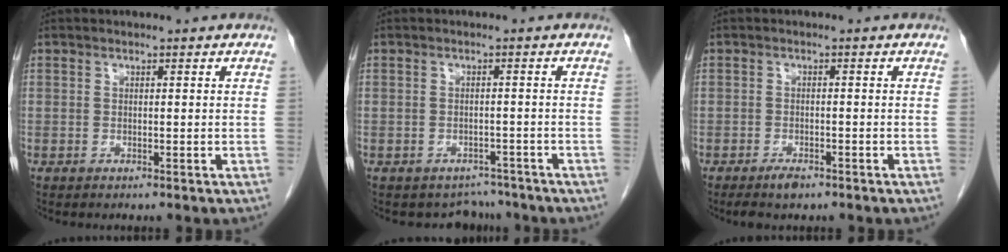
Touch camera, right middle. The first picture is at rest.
{"total": 3.8, "force": [-3.4, 1.6, -0.7], "torque": [0.012, 0.013, -0.044]}
{"total": 2.5, "force": [-1.8, 0.8, 1.5], "torque": [-0.033, -0.003, -0.028]}